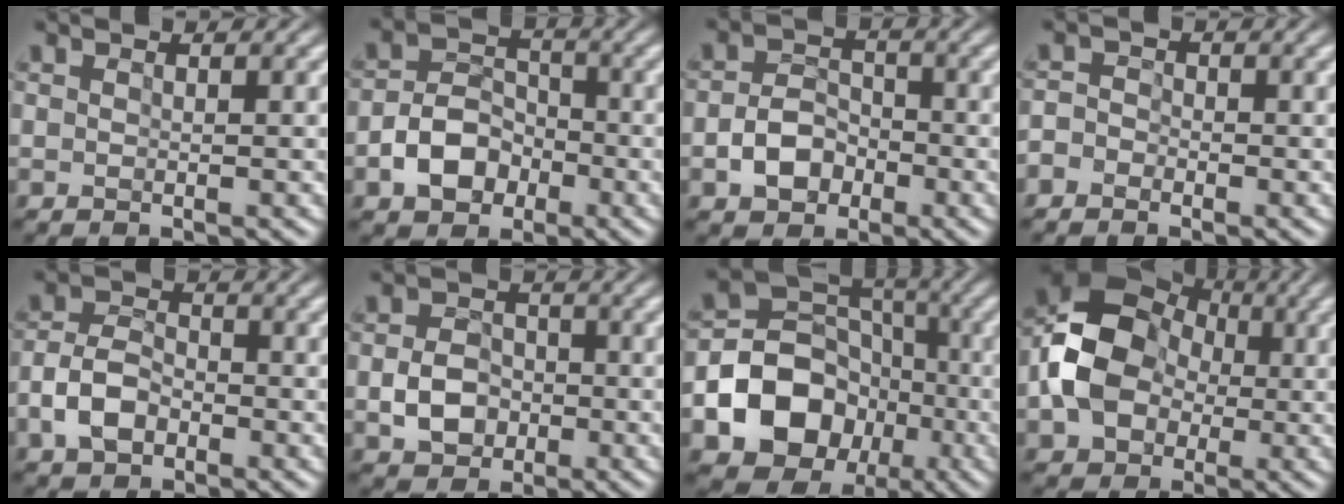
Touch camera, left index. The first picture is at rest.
{"total": 4.5, "force": [-2.0, 3.2, 2.5], "torque": [-0.041, 0.004, -0.035]}
{"total": 3.5, "force": [-1.6, 2.5, 1.9], "torque": [-0.032, 0.006, -0.024]}
{"total": 2.4, "force": [-1.7, 1.7, 0.5], "torque": [0.007, 0.008, -0.040]}
{"total": 3.9, "force": [-1.9, 2.4, 2.4], "torque": [-0.052, 0.007, -0.037]}
{"total": 3.7, "force": [-1.2, 2.8, 2.1], "torque": [-0.037, 0.004, -0.019]}
{"total": 13.6, "force": [-4.5, 11.3, 6.2], "torque": [-0.111, -0.025, -0.092]}
{"total": 9.5, "force": [-1.1, 7.4, 5.8], "torque": [-0.110, -0.001, -0.030]}